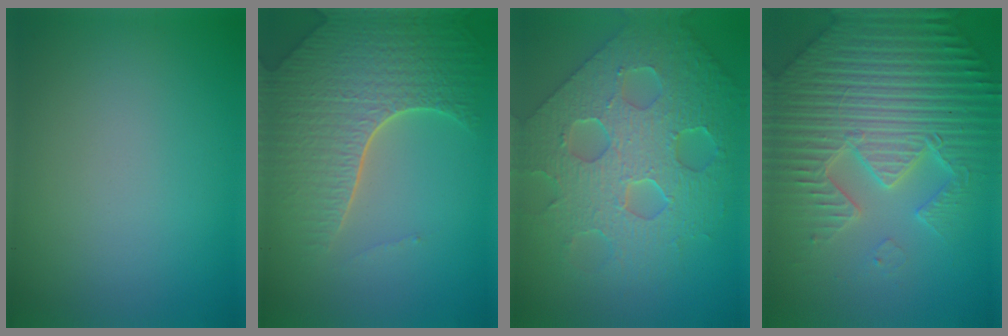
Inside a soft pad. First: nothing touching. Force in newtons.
{"total": 7.8, "press": 5.6, "slide": 5.5}
{"total": 7.7, "press": 6.5, "slide": 4.0}
{"total": 7.7, "press": 7.4, "slide": 2.0}